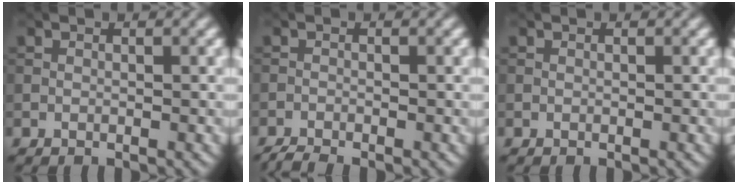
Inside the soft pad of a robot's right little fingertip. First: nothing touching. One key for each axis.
{"total": 1.6, "fx": -1.5, "fy": 0.1, "fz": 0.6, "tx": -0.013, "ty": -0.006, "tz": -0.036}
{"total": 0.0}